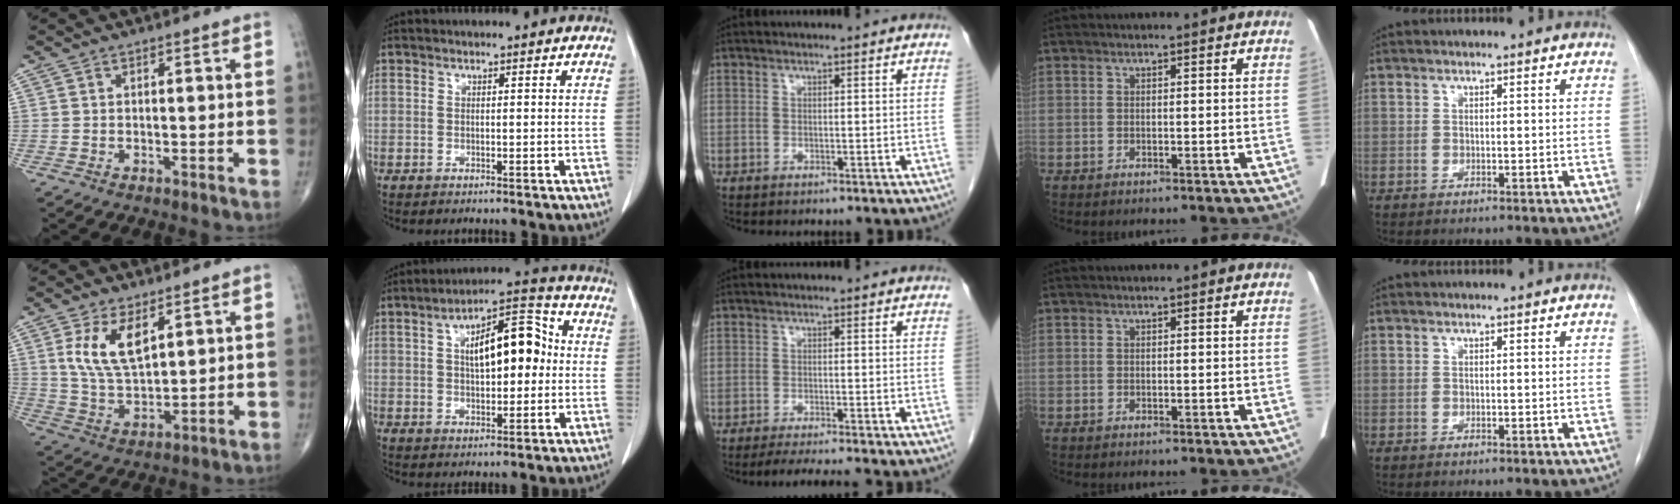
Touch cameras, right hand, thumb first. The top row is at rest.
{"thumb": {"total": 10.3, "force": [4.3, 5.0, 7.9], "torque": [-0.138, -0.020, 0.093]}, "index": {"total": 12.2, "force": [1.6, 5.0, 11.0], "torque": [-0.175, 0.035, 0.025]}, "middle": {"total": 4.8, "force": [-4.3, -0.6, 2.2], "torque": [-0.031, -0.016, -0.069]}}